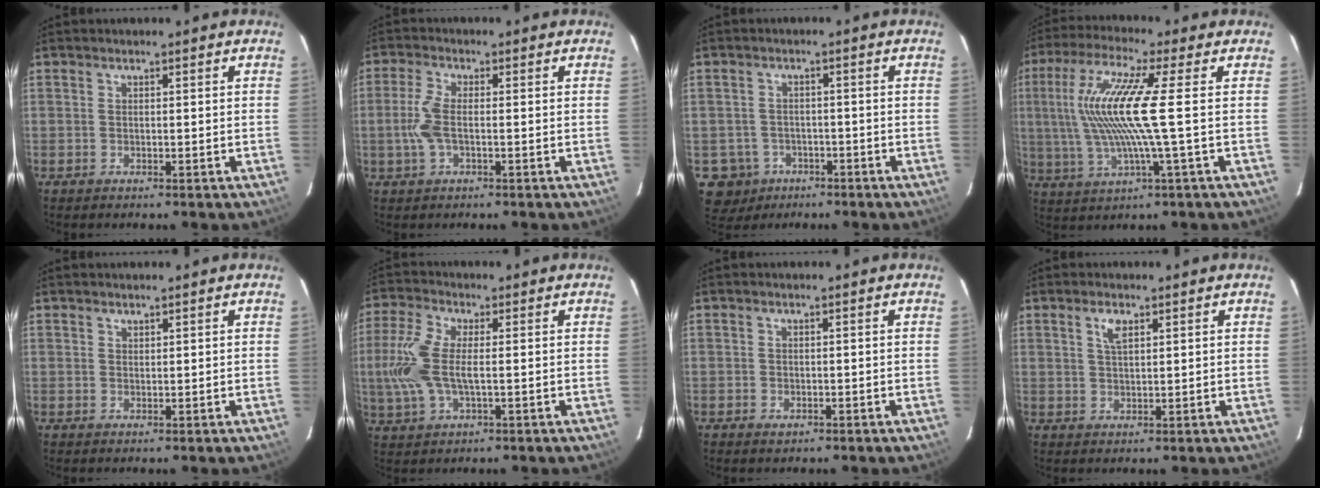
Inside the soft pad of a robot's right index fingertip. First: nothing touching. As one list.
[{"total": 5.5, "force": [-0.8, 2.1, 5.0], "torque": [-0.112, 0.002, -0.015]}, {"total": 7.2, "force": [-3.3, 6.3, 1.0], "torque": [-0.038, 0.022, -0.045]}, {"total": 13.5, "force": [0.7, -0.2, 13.4], "torque": [-0.267, 0.000, 0.018]}, {"total": 0.7, "force": [0.6, 0.3, 0.0], "torque": [0.000, 0.001, 0.013]}, {"total": 9.9, "force": [-0.2, 4.2, 9.0], "torque": [-0.203, 0.005, -0.003]}, {"total": 1.3, "force": [-0.7, 1.0, 0.4], "torque": [-0.006, -0.002, -0.010]}, {"total": 2.8, "force": [1.5, 1.2, 2.1], "torque": [-0.041, 0.003, 0.028]}]